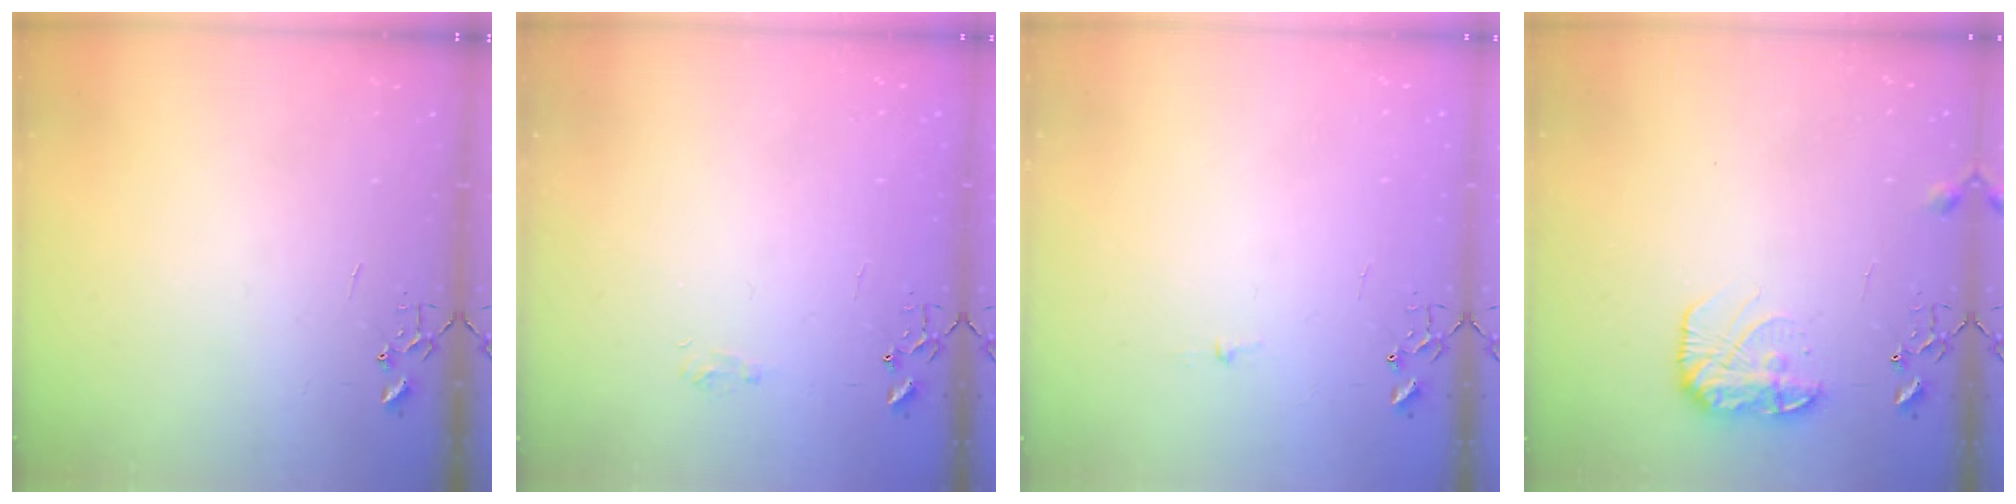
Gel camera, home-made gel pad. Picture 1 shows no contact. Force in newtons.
{"total": 5.6, "press": 5.6, "slide": 0.7}
{"total": 2.7, "press": 2.7, "slide": 0.3}
{"total": 11.5, "press": 11.4, "slide": 0.6}